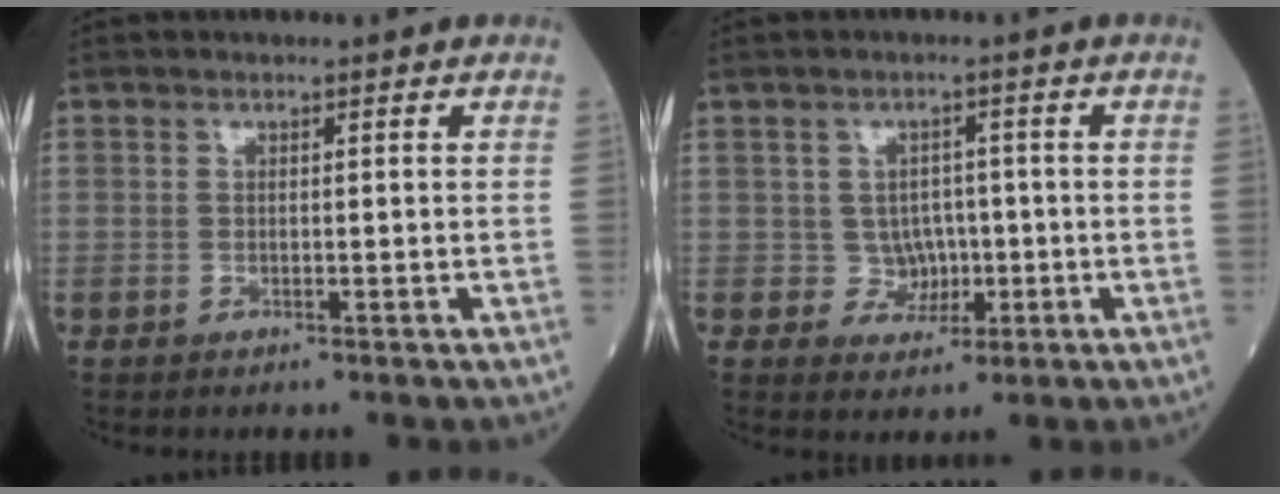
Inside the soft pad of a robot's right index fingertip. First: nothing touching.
{"total": 3.8, "force": [-0.3, 3.6, 1.2], "torque": [-0.007, 0.009, 0.001]}